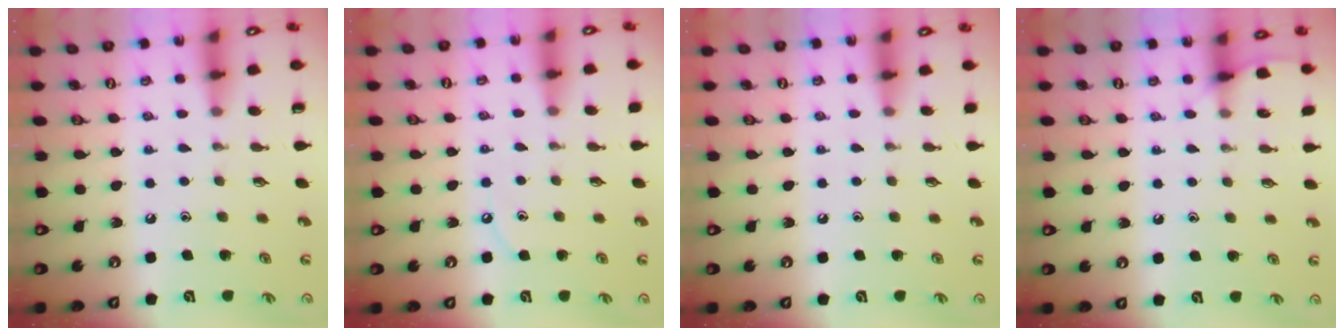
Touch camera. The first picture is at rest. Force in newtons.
{"total": 3.6, "press": 3.6, "slide": 0.5}
{"total": 3.5, "press": 3.5, "slide": 0.6}
{"total": 5.6, "press": 5.5, "slide": 0.7}